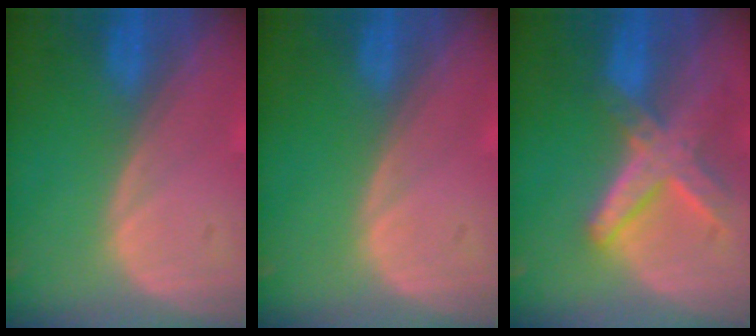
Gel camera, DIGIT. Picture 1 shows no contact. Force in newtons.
{"total": 0.0}
{"total": 8.2, "press": 7.1, "slide": 4.1}